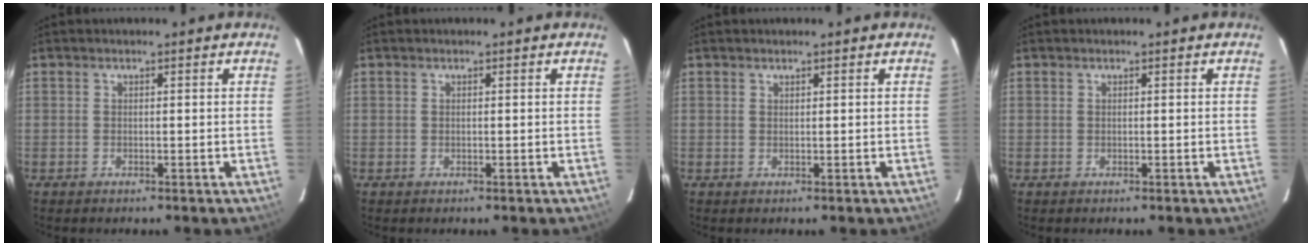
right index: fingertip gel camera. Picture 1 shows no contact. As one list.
[{"total": 0.0}, {"total": 0.0}, {"total": 0.0}]